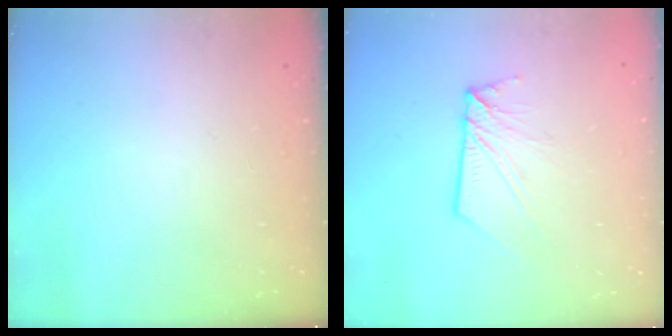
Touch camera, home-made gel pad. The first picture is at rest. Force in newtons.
{"total": 5.5, "press": 5.5, "slide": 0.1}